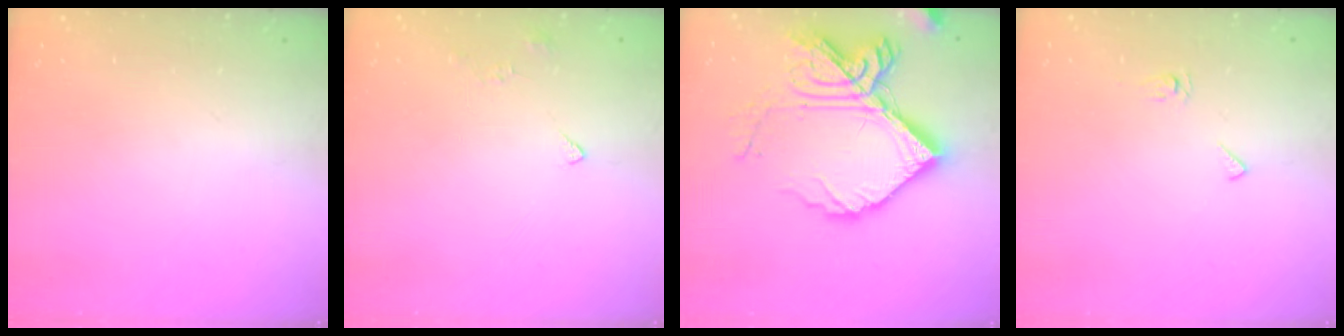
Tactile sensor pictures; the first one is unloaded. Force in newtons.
{"total": 2.6, "press": 2.6, "slide": 0.5}
{"total": 24.0, "press": 23.8, "slide": 2.9}
{"total": 6.7, "press": 6.6, "slide": 0.7}